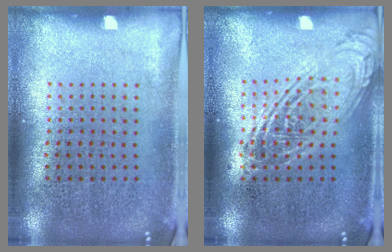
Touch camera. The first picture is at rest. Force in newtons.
{"total": 2.4, "press": 2.4, "slide": 0.3}